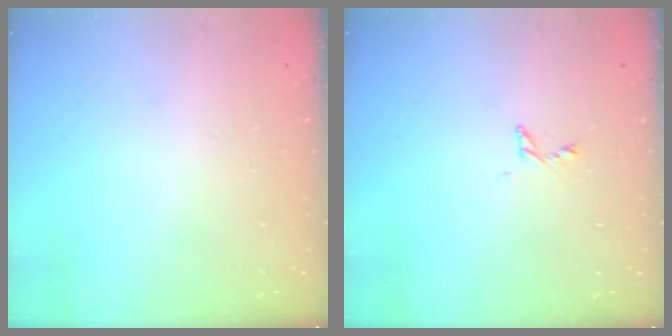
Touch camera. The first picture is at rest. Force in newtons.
{"total": 3.7, "press": 3.7, "slide": 0.3}